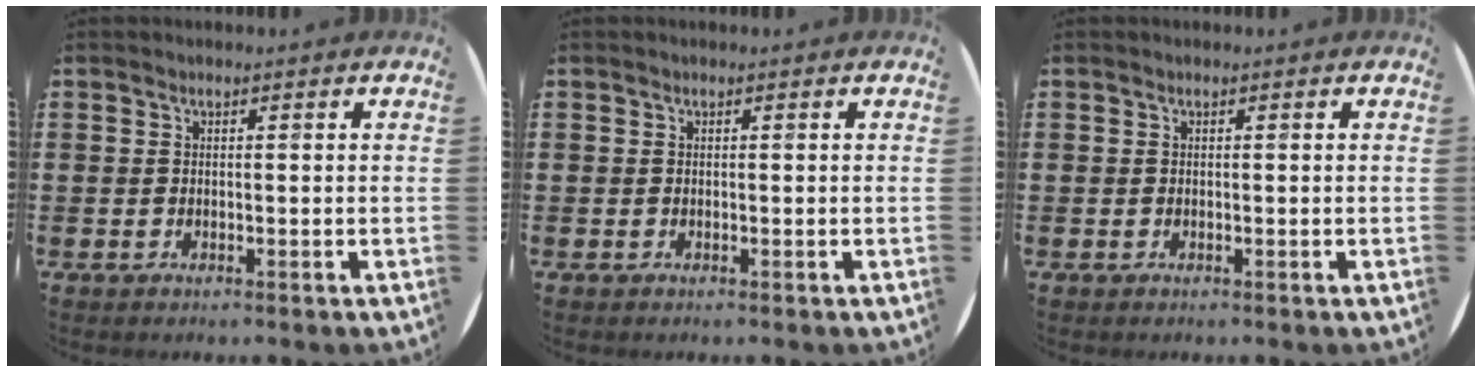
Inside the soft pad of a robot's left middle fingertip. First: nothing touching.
{"total": 0.0}
{"total": 0.0}